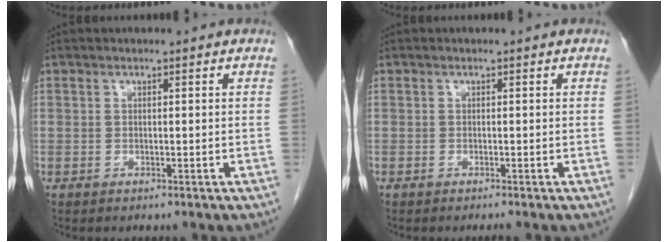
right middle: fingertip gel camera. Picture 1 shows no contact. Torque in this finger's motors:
{"motor_torque": [0.07, -0.05, -0.01, 0.00]}